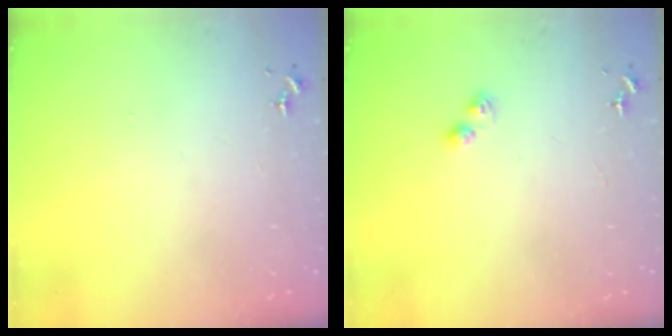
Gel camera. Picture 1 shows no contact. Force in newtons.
{"total": 2.8, "press": 2.7, "slide": 0.4}